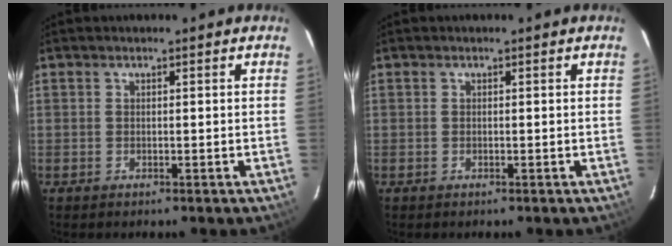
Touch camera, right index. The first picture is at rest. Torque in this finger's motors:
{"motor_torque": [0.00, 0.00, 0.02, 0.00]}